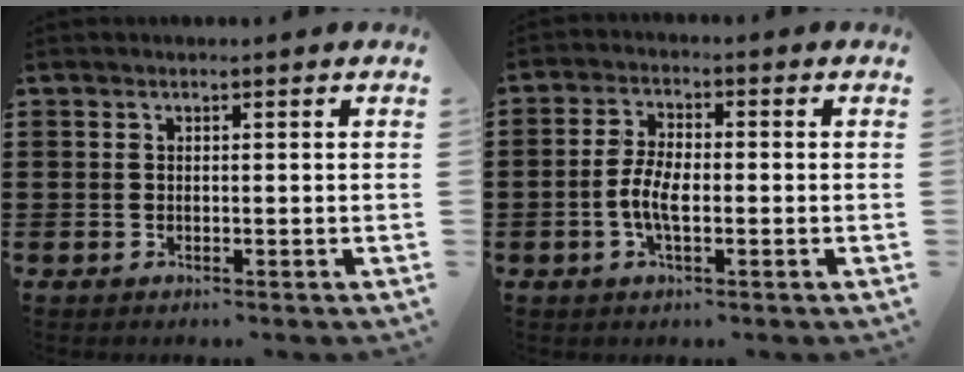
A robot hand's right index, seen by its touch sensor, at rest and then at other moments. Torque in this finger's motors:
{"motor_torque": [2.14, 0.00, 0.41, 0.10]}